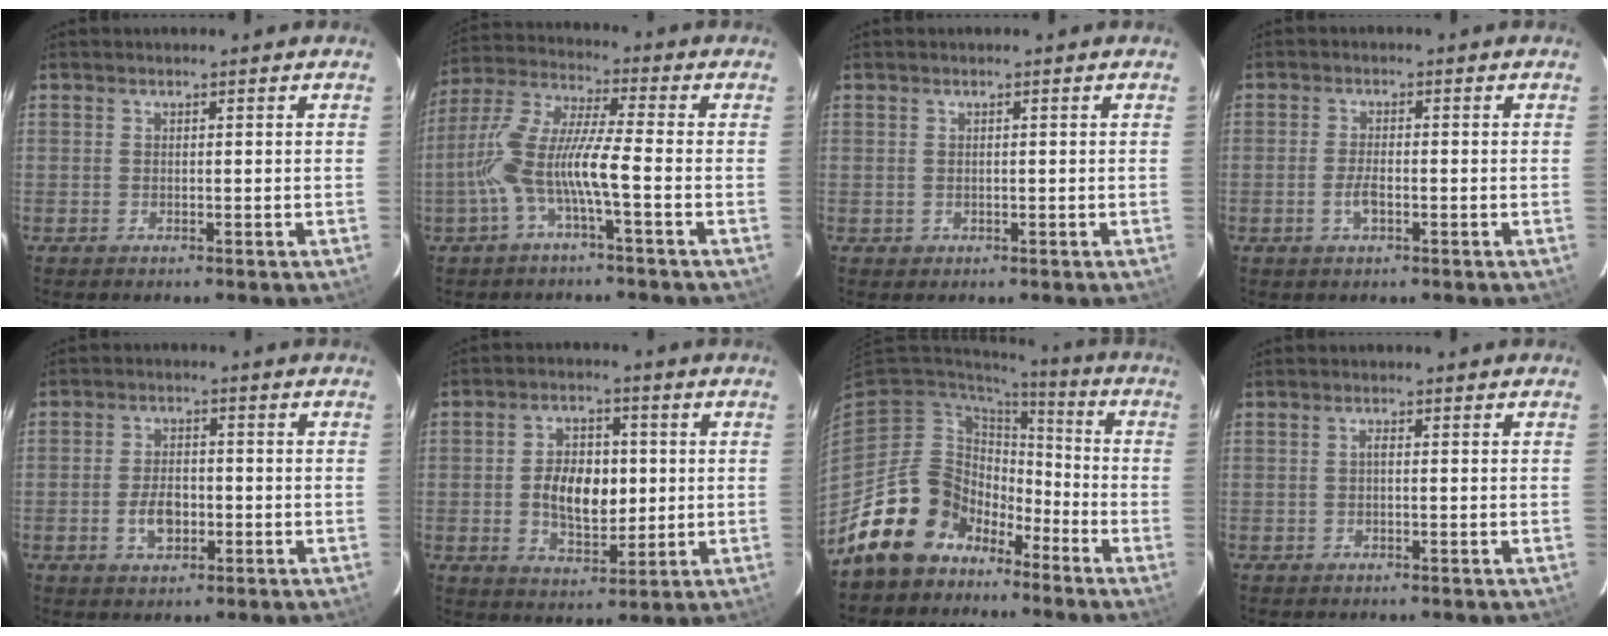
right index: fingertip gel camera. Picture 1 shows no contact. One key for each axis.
{"total": 10.4, "fx": -3.6, "fy": 0.7, "fz": 9.8, "tx": -0.211, "ty": 0.008, "tz": -0.071}
{"total": 0.8, "fx": -0.1, "fy": 0.8, "fz": 0.0, "tx": 0.003, "ty": 0.001, "tz": 0.001}
{"total": 3.0, "fx": -1.3, "fy": 1.2, "fz": 2.5, "tx": -0.055, "ty": -0.001, "tz": -0.024}
{"total": 5.4, "fx": -1.8, "fy": 3.3, "fz": 3.9, "tx": -0.080, "ty": 0.003, "tz": -0.027}
{"total": 9.8, "fx": -0.1, "fy": 5.8, "fz": 8.0, "tx": -0.145, "ty": 0.011, "tz": 0.006}
{"total": 14.0, "fx": -9.7, "fy": 9.8, "fz": 2.8, "tx": -0.068, "ty": 0.036, "tz": -0.163}
{"total": 0.7, "fx": -0.1, "fy": 0.2, "fz": 0.7, "tx": -0.013, "ty": 0.005, "tz": -0.004}